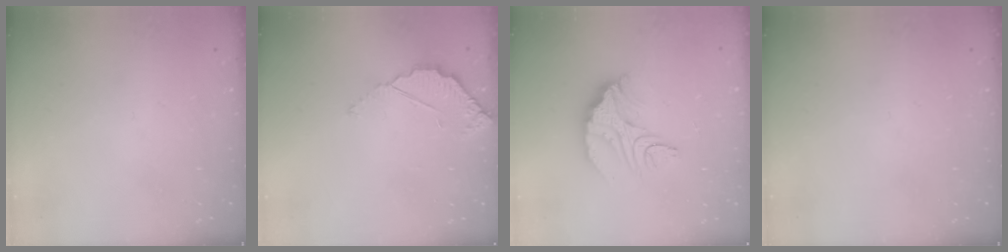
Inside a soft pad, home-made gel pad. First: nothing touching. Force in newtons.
{"total": 3.0, "press": 3.0, "slide": 0.3}
{"total": 10.3, "press": 10.3, "slide": 0.6}
{"total": 0.0}